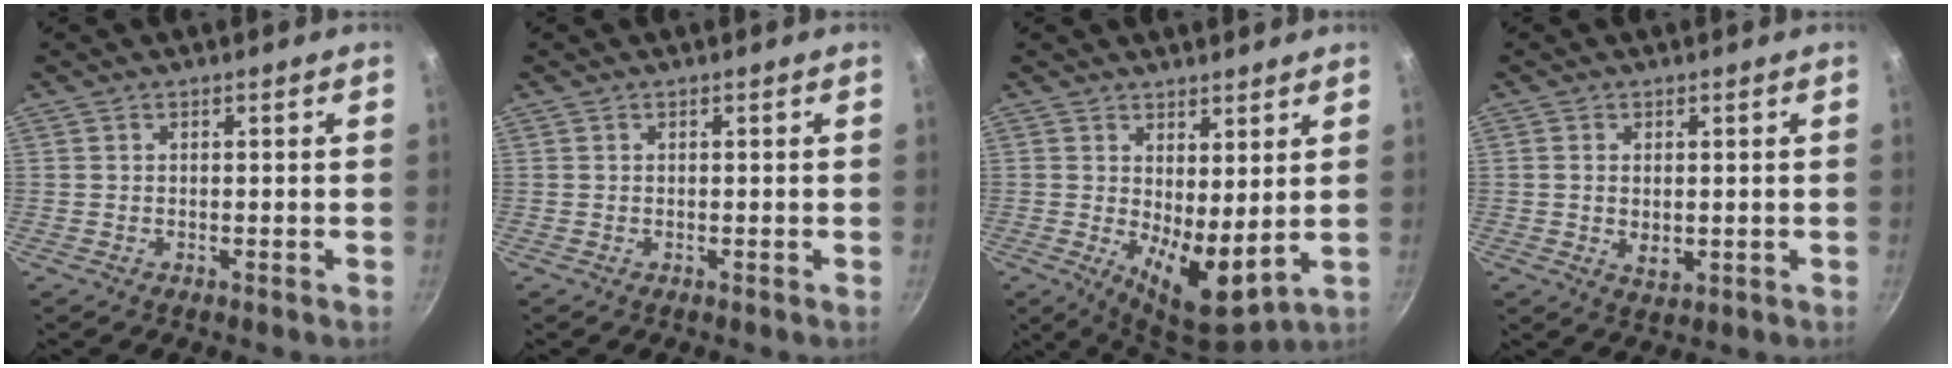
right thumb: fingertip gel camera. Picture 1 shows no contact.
{"total": 0.0}
{"total": 9.4, "force": [1.8, 3.8, 8.4], "torque": [-0.118, -0.040, 0.036]}
{"total": 3.4, "force": [-0.1, 2.1, 2.7], "torque": [-0.045, -0.009, 0.003]}